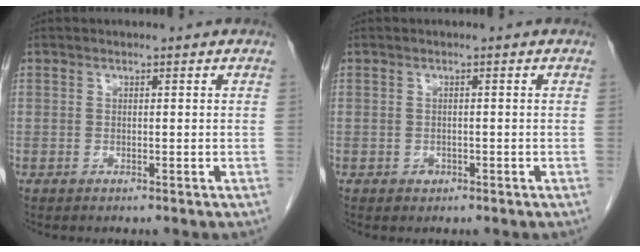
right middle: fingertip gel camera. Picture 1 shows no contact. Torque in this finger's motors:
{"motor_torque": [0.09, 0.12, 0.00, 0.00]}